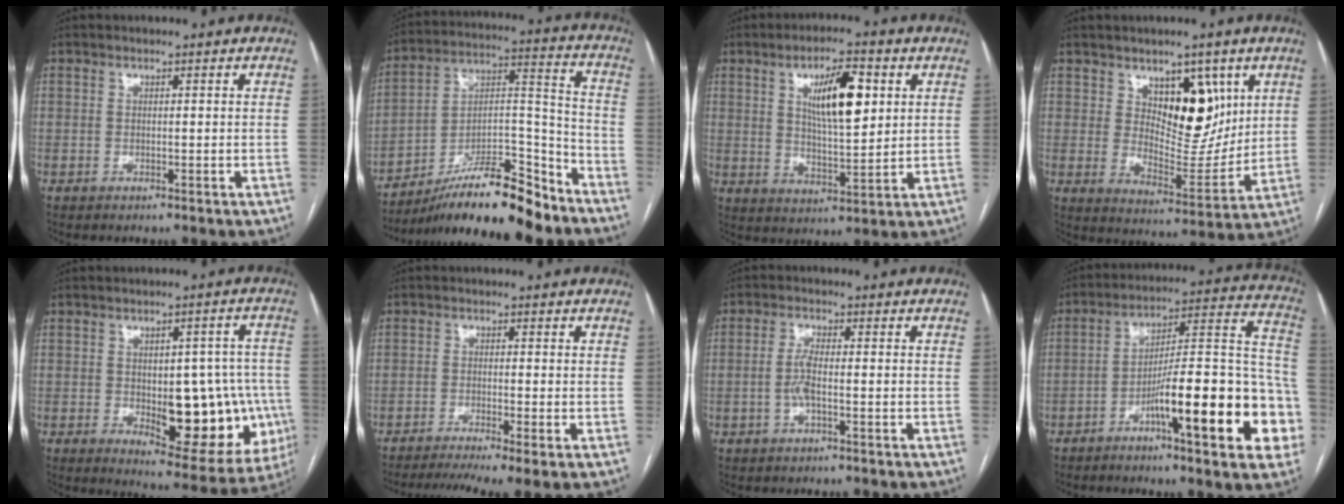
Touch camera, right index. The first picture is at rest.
{"total": 18.5, "force": [-15.2, 3.0, 10.2], "torque": [-0.169, 0.019, -0.258]}
{"total": 10.5, "force": [3.4, 2.7, 9.5], "torque": [-0.162, 0.005, 0.062]}
{"total": 11.0, "force": [4.7, 5.3, 8.3], "torque": [-0.118, -0.003, 0.087]}
{"total": 16.4, "force": [-2.8, 7.1, 14.5], "torque": [-0.147, 0.016, -0.011]}
{"total": 9.4, "force": [-6.9, 0.2, 6.4], "torque": [-0.098, -0.009, -0.107]}
{"total": 3.2, "force": [-0.8, 0.7, 3.0], "torque": [-0.067, 0.001, -0.017]}
{"total": 21.2, "force": [-7.9, 3.3, 19.4], "torque": [-0.215, 0.029, -0.112]}